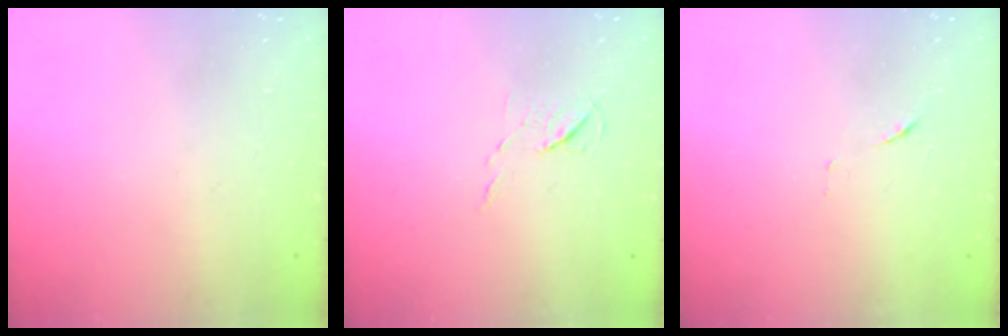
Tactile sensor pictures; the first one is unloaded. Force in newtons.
{"total": 4.9, "press": 4.9, "slide": 0.5}
{"total": 6.7, "press": 6.6, "slide": 0.6}